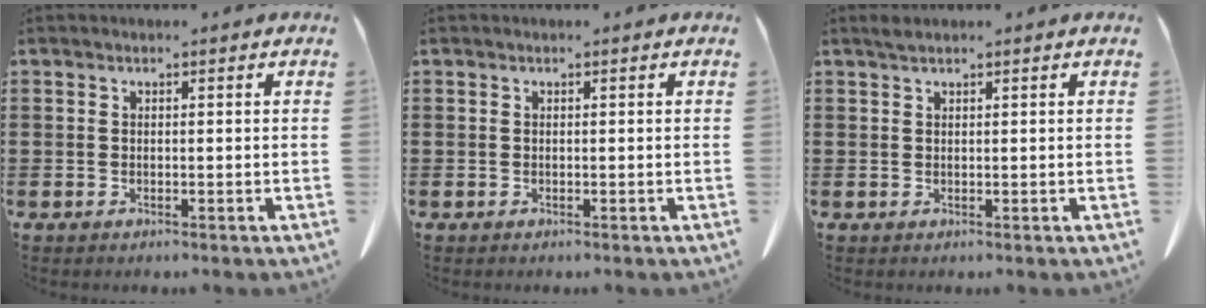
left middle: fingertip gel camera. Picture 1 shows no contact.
{"total": 0.0}
{"total": 0.9, "force": [0.7, 0.1, 0.6], "torque": [-0.013, 0.001, 0.013]}